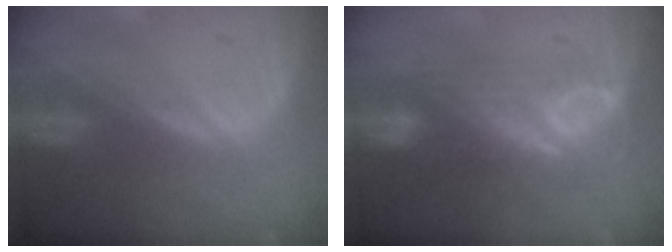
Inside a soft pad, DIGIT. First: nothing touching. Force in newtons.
{"total": 7.9, "press": 7.0, "slide": 3.7}